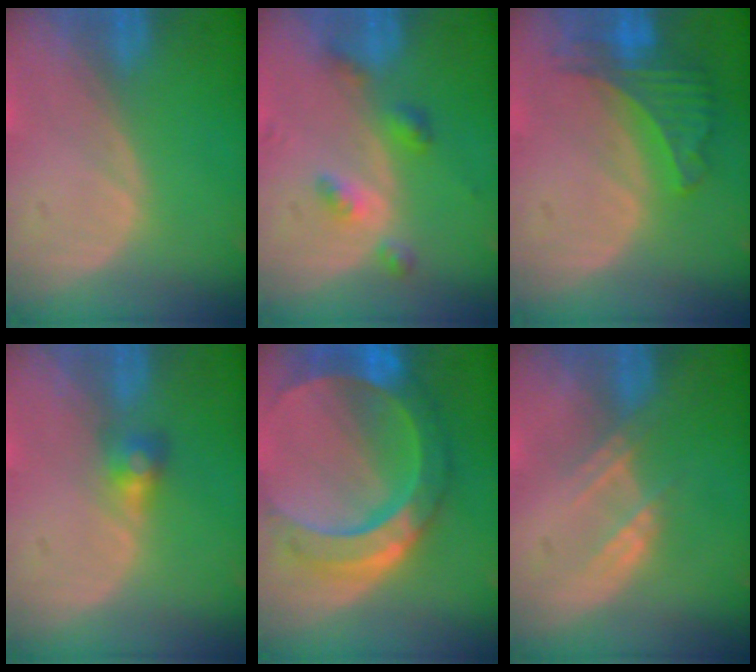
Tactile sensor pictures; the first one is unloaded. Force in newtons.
{"total": 4.5, "press": 4.1, "slide": 1.8}
{"total": 6.3, "press": 5.9, "slide": 2.3}
{"total": 2.7, "press": 2.5, "slide": 0.9}
{"total": 11.0, "press": 10.9, "slide": 1.1}
{"total": 2.7, "press": 2.7, "slide": 0.3}